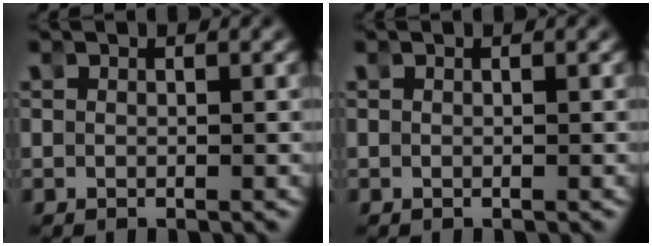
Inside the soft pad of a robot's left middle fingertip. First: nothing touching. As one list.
[{"total": 0.0}]